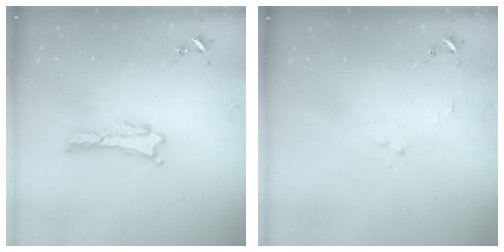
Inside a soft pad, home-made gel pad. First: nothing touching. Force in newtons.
{"total": 2.2, "press": 2.2, "slide": 0.2}